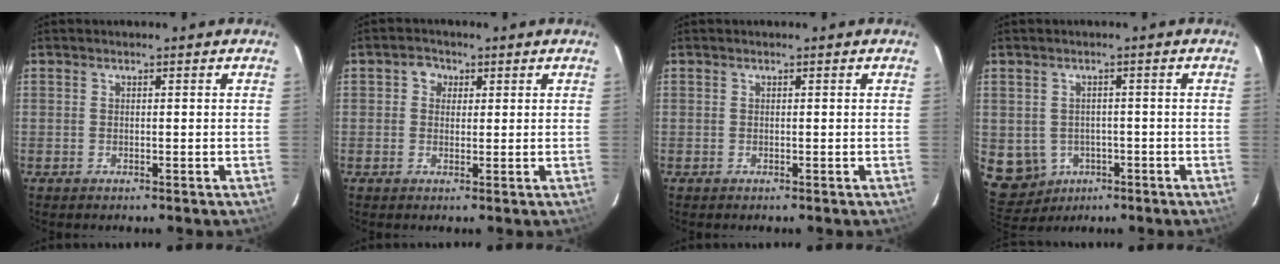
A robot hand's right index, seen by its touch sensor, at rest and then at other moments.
{"total": 2.7, "force": [0.7, 2.6, 0.7], "torque": [-0.009, 0.012, 0.007]}
{"total": 0.0}
{"total": 7.9, "force": [-2.3, 7.2, 2.2], "torque": [-0.071, 0.004, -0.018]}